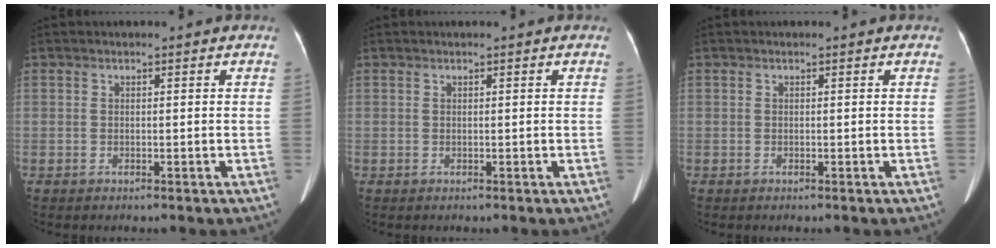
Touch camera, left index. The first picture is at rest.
{"total": 0.0}
{"total": 0.0}